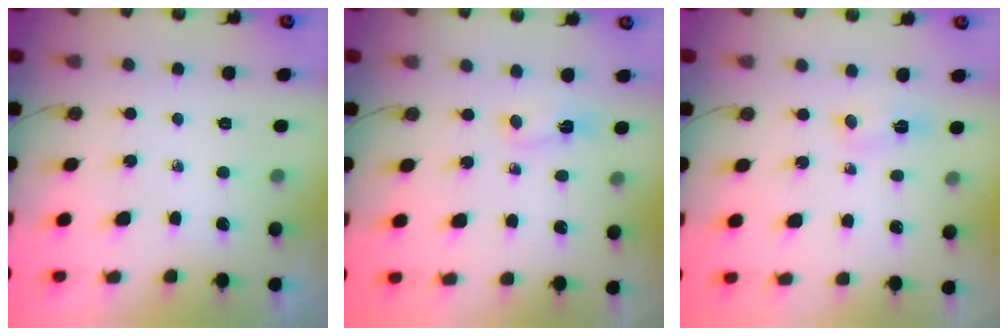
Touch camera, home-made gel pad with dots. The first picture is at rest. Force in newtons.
{"total": 2.9, "press": 2.8, "slide": 0.7}
{"total": 4.1, "press": 3.9, "slide": 1.3}